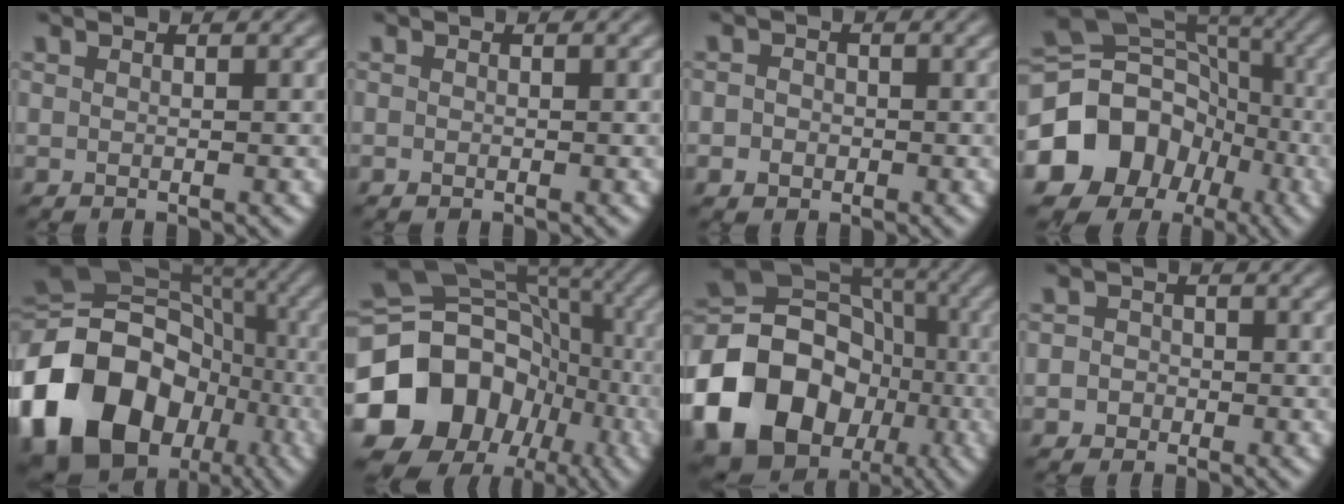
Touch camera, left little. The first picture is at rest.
{"total": 0.0}
{"total": 1.9, "force": [-0.3, 1.7, 0.8], "torque": [0.004, 0.005, -0.015]}
{"total": 14.0, "force": [-4.8, 12.0, 5.3], "torque": [-0.119, -0.009, -0.104]}
{"total": 22.7, "force": [-8.0, 18.0, 11.2], "torque": [-0.226, -0.026, -0.153]}
{"total": 19.3, "force": [-6.1, 16.5, 7.9], "torque": [-0.172, -0.021, -0.115]}
{"total": 22.1, "force": [-7.9, 18.6, 9.0], "torque": [-0.182, -0.030, -0.152]}
{"total": 2.2, "force": [-0.4, 2.0, 0.6], "torque": [0.015, 0.011, -0.026]}